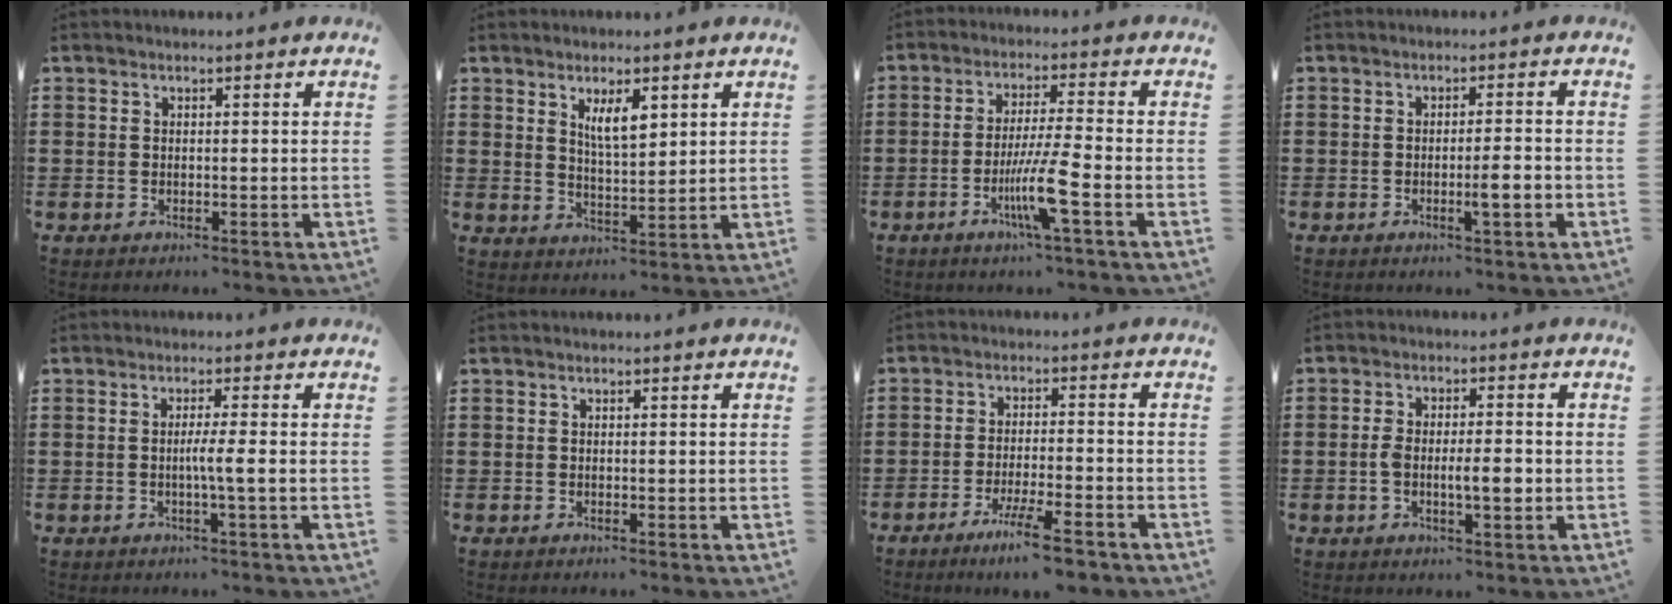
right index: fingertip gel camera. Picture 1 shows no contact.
{"total": 4.6, "force": [2.4, 1.5, 3.7], "torque": [-0.071, 0.001, 0.039]}
{"total": 7.8, "force": [-3.2, -0.2, 7.1], "torque": [-0.136, -0.016, -0.060]}
{"total": 3.4, "force": [-1.2, 0.3, 3.1], "torque": [-0.053, -0.003, -0.021]}
{"total": 3.3, "force": [-0.5, -0.4, 3.2], "torque": [-0.057, -0.008, -0.012]}
{"total": 0.0}
{"total": 6.8, "force": [-5.0, 0.1, 4.6], "torque": [-0.084, -0.010, -0.091]}
{"total": 5.6, "force": [-1.1, 1.9, 5.2], "torque": [-0.097, 0.003, -0.021]}